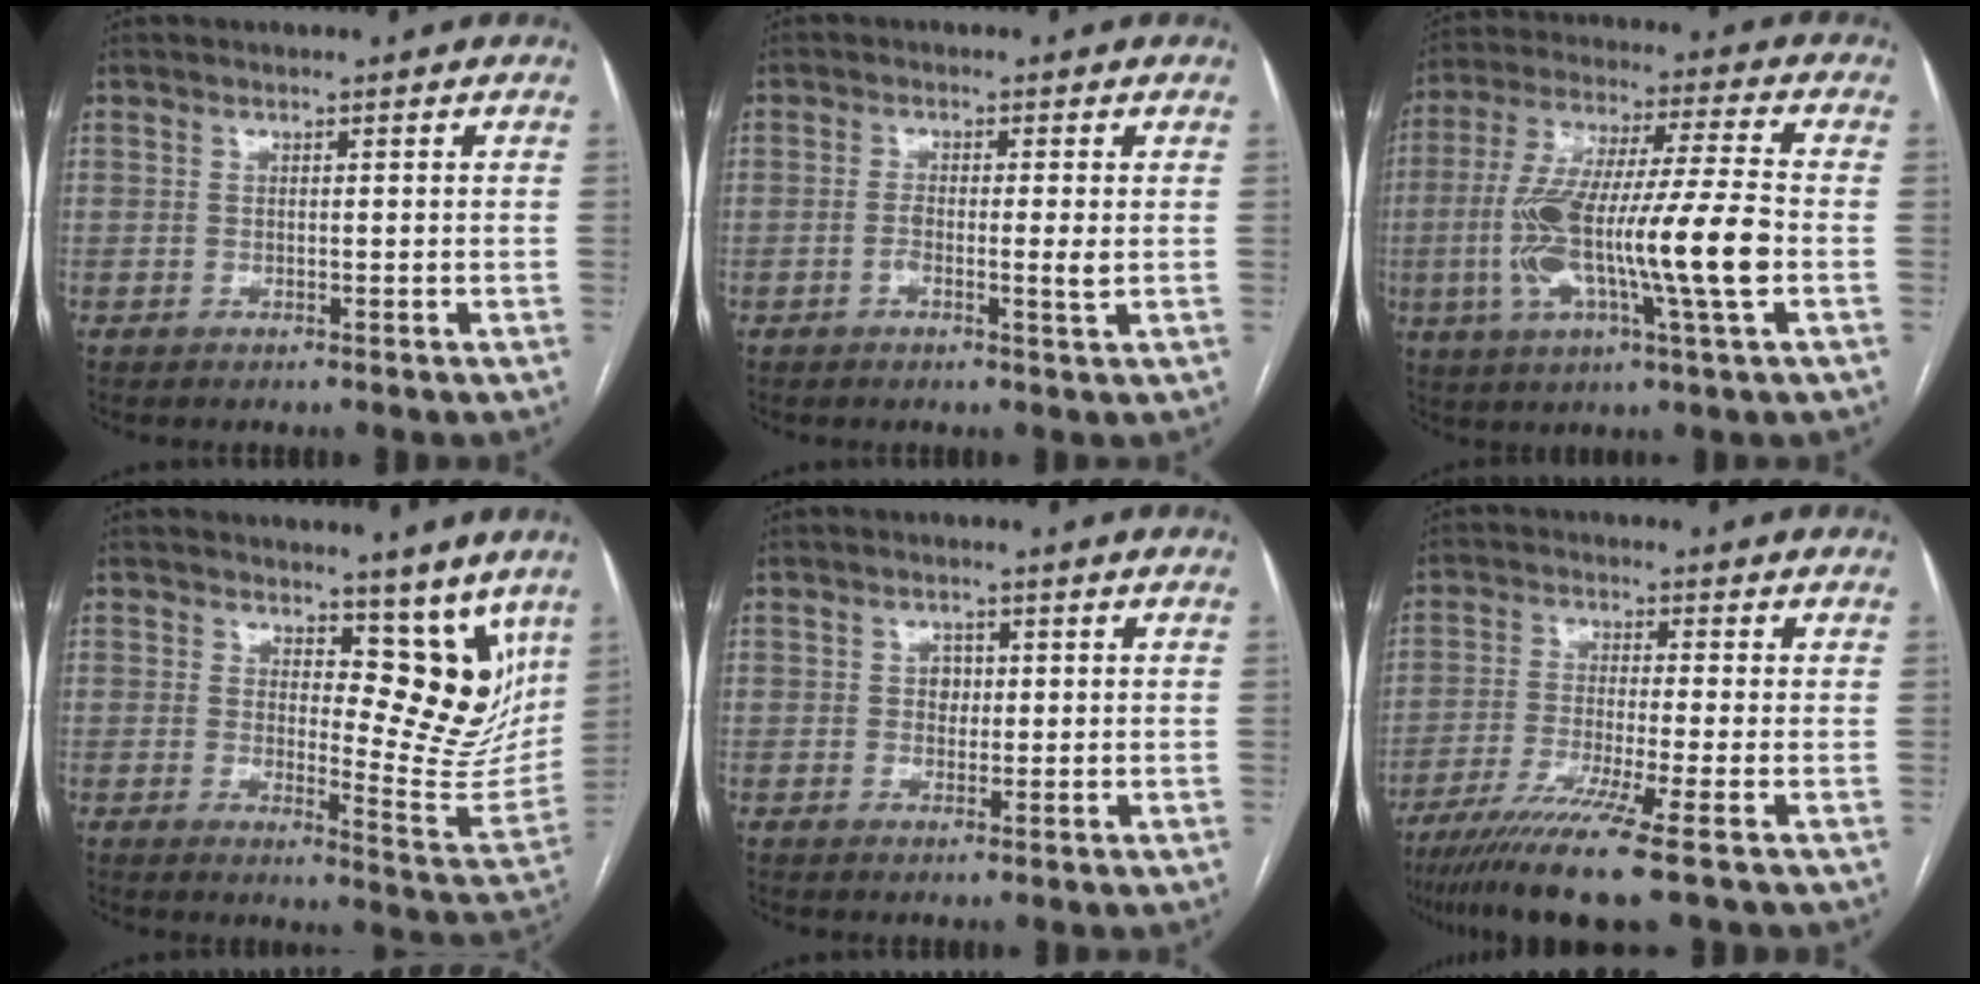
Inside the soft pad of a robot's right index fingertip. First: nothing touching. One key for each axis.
{"total": 3.3, "fx": -0.5, "fy": 0.2, "fz": 3.2, "tx": -0.055, "ty": -0.003, "tz": -0.010}
{"total": 18.6, "fx": -3.4, "fy": 0.9, "fz": 18.2, "tx": -0.353, "ty": -0.001, "tz": -0.063}
{"total": 10.8, "fx": 7.5, "fy": 4.7, "fz": 6.1, "tx": -0.057, "ty": -0.025, "tz": 0.103}
{"total": 1.9, "fx": 0.3, "fy": 1.5, "fz": 1.0, "tx": -0.011, "ty": 0.003, "tz": 0.004}
{"total": 10.9, "fx": -7.3, "fy": -1.5, "fz": 7.9, "tx": -0.141, "ty": -0.031, "tz": -0.124}